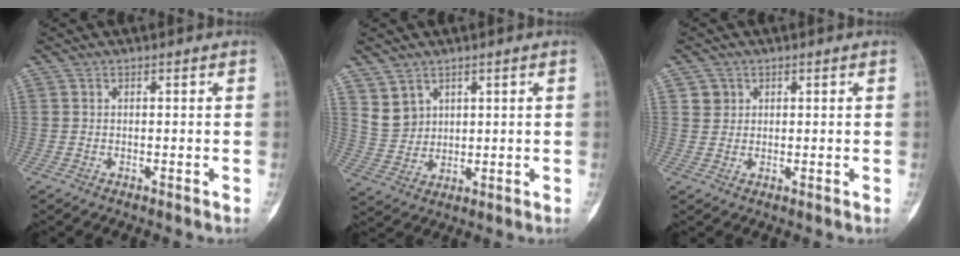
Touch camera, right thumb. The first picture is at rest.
{"total": 5.3, "force": [3.2, 4.0, 1.3], "torque": [-0.009, -0.023, 0.077]}
{"total": 2.3, "force": [1.0, 2.1, 0.2], "torque": [0.016, -0.003, 0.012]}